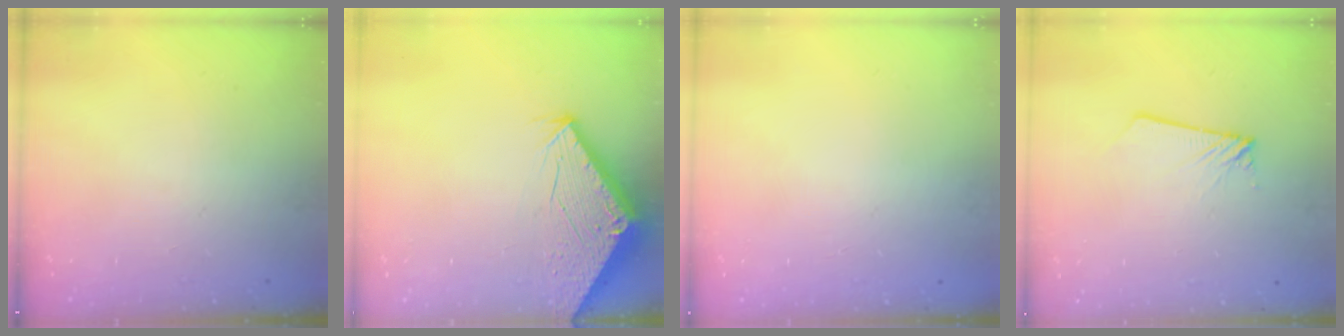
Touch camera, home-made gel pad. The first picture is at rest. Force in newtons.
{"total": 2.7, "press": 2.7, "slide": 0.1}
{"total": 0.0}
{"total": 1.8, "press": 1.8, "slide": 0.2}